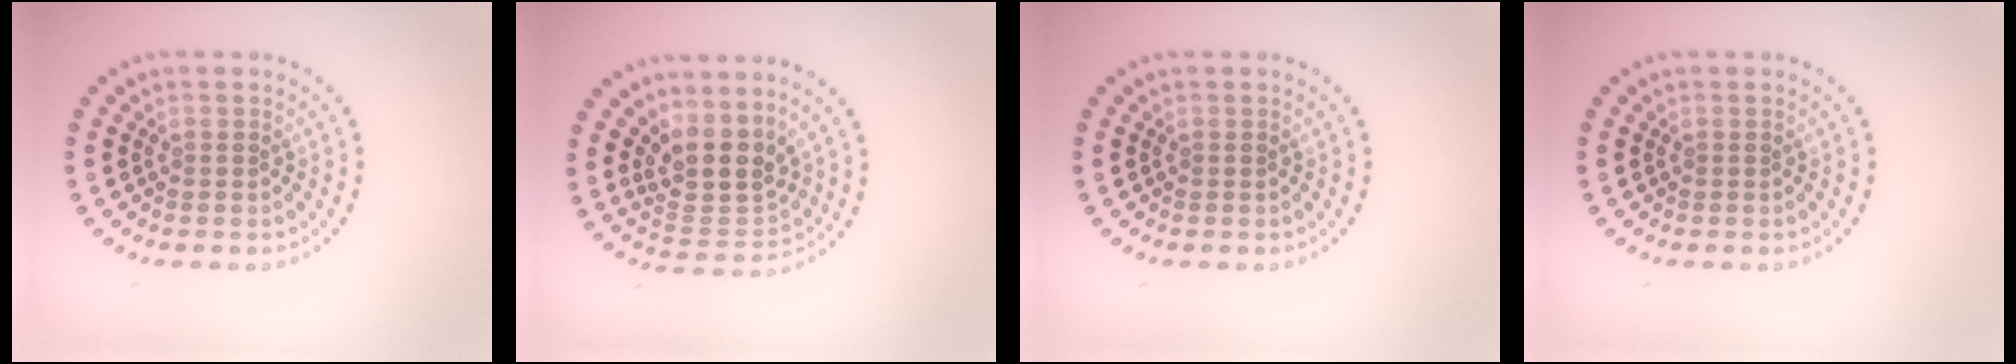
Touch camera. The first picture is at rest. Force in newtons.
{"total": 4.1, "press": 3.3, "slide": 2.4}
{"total": 0.0}
{"total": 0.0}